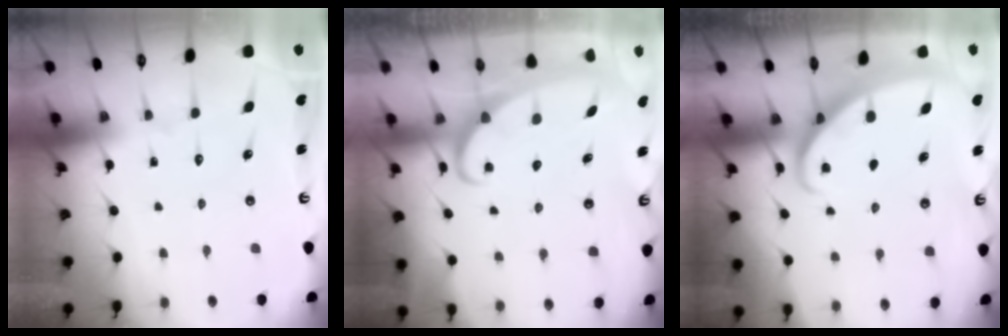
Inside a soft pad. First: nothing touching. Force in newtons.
{"total": 2.4, "press": 2.4, "slide": 0.3}
{"total": 2.1, "press": 2.1, "slide": 0.2}